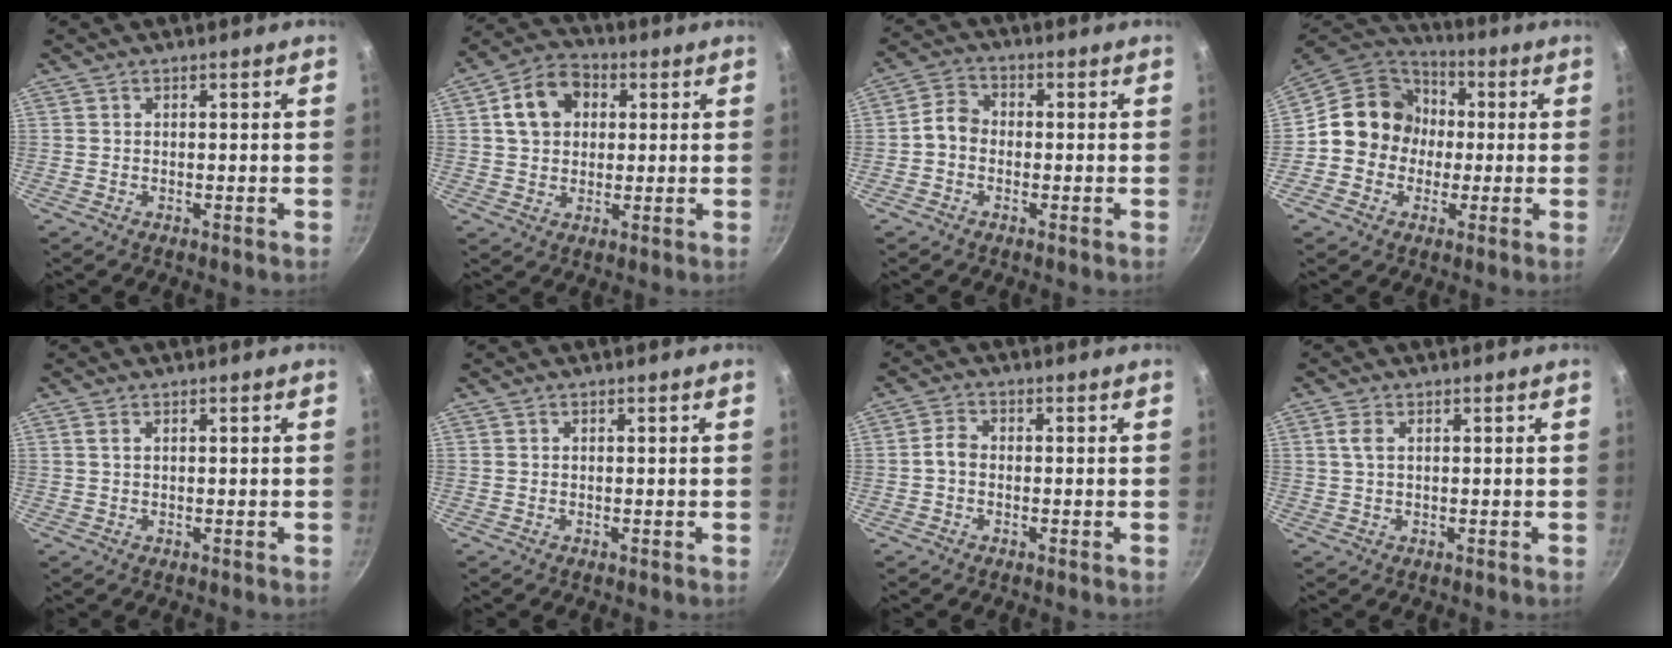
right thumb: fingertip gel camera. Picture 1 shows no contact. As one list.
[{"total": 10.4, "force": [2.6, 8.0, 6.0], "torque": [-0.076, 0.017, 0.032]}, {"total": 4.5, "force": [-1.0, 3.7, 2.5], "torque": [-0.031, 0.021, -0.033]}, {"total": 13.4, "force": [0.0, 12.2, 5.5], "torque": [-0.048, 0.033, -0.018]}, {"total": 0.9, "force": [0.4, 0.4, 0.8], "torque": [-0.015, 0.001, 0.008]}, {"total": 0.0}, {"total": 2.7, "force": [-0.6, 2.0, 1.8], "torque": [-0.032, 0.016, -0.018]}, {"total": 2.3, "force": [0.7, 1.2, 1.9], "torque": [-0.040, 0.003, 0.013]}]